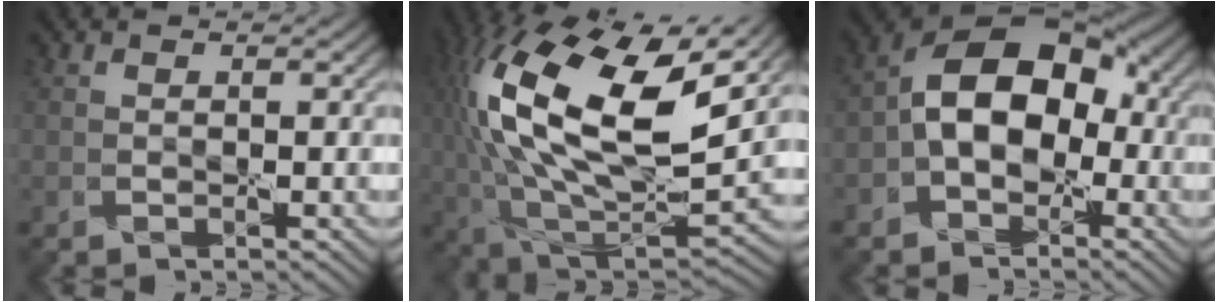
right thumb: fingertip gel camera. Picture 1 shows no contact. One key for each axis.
{"total": 21.0, "fx": 5.4, "fy": 10.4, "fz": 17.4, "tx": -0.393, "ty": 0.019, "tz": 0.092}
{"total": 11.1, "fx": -1.3, "fy": 7.3, "fz": 8.3, "tx": -0.146, "ty": 0.014, "tz": -0.038}